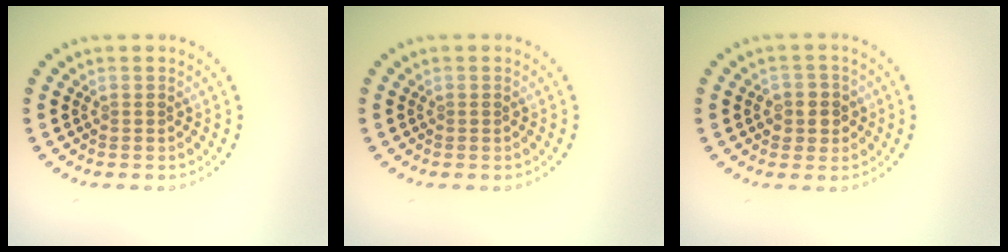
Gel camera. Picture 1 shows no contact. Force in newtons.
{"total": 0.0}
{"total": 2.2, "press": 2.1, "slide": 0.7}